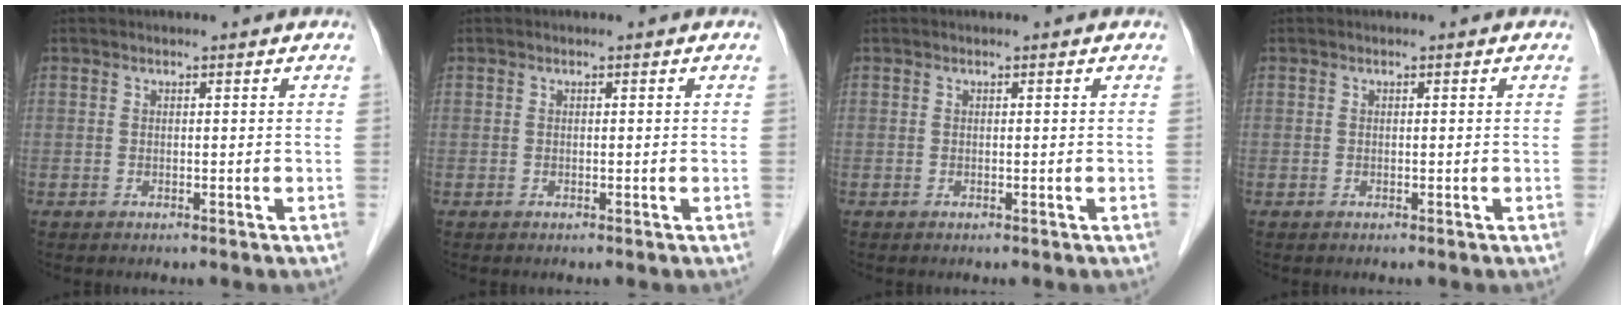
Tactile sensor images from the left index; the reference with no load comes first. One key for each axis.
{"total": 0.0}
{"total": 0.0}
{"total": 0.0}